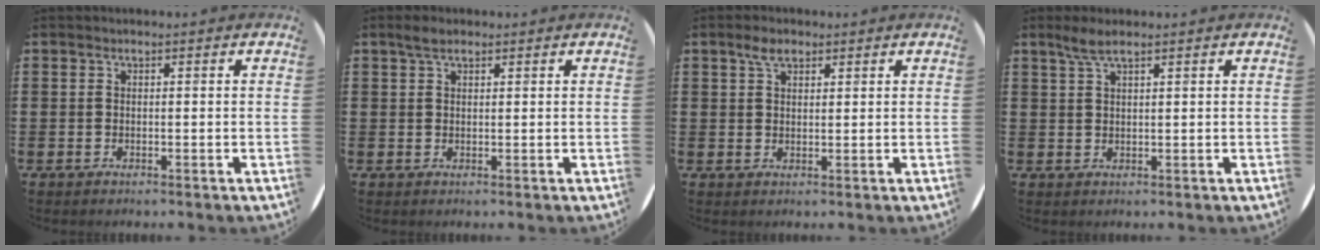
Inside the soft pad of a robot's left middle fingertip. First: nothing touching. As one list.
[{"total": 2.0, "force": [1.4, 0.8, 1.1], "torque": [-0.016, 0.002, 0.024]}, {"total": 2.9, "force": [2.1, 1.5, 1.5], "torque": [-0.024, 0.003, 0.037]}, {"total": 2.7, "force": [2.0, 0.3, 1.9], "torque": [-0.040, 0.002, 0.035]}]